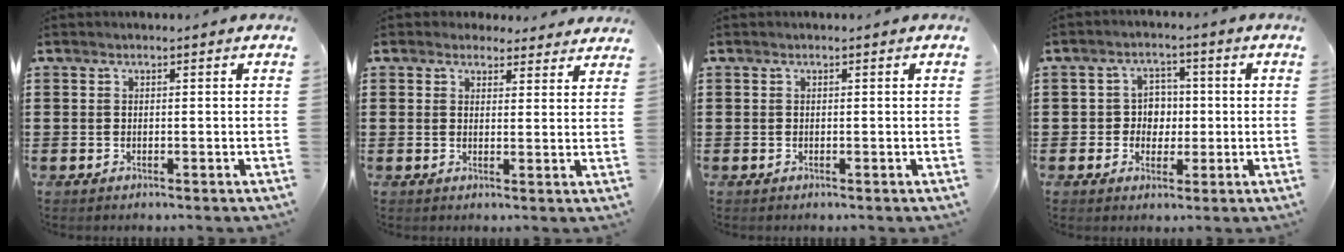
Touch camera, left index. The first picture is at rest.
{"total": 3.0, "force": [2.7, 1.3, 0.3], "torque": [-0.008, -0.005, 0.050]}
{"total": 0.0}
{"total": 4.2, "force": [-0.2, 4.0, 1.5], "torque": [-0.039, 0.007, -0.011]}